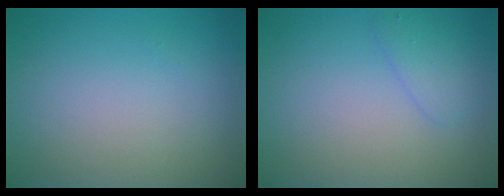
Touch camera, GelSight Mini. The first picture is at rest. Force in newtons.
{"total": 1.7, "press": 1.7, "slide": 0.1}